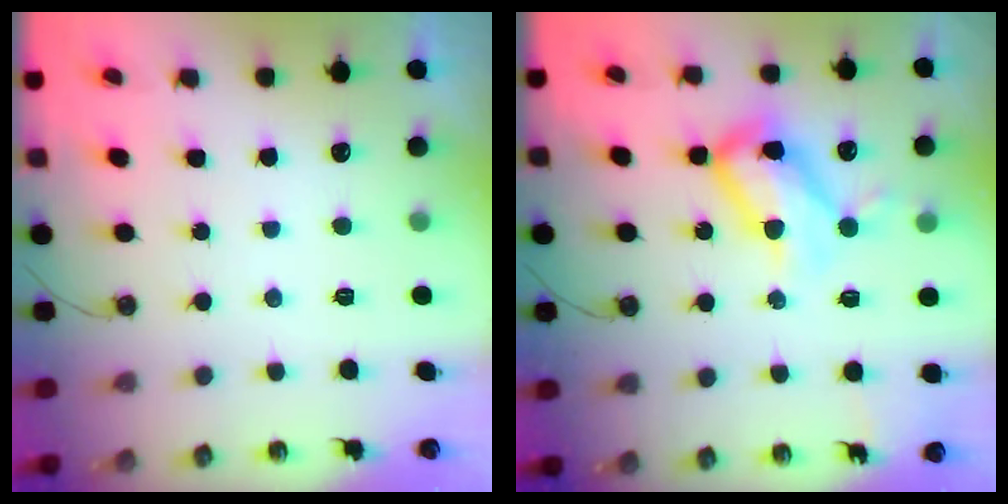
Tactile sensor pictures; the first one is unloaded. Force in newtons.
{"total": 14.8, "press": 14.7, "slide": 1.5}